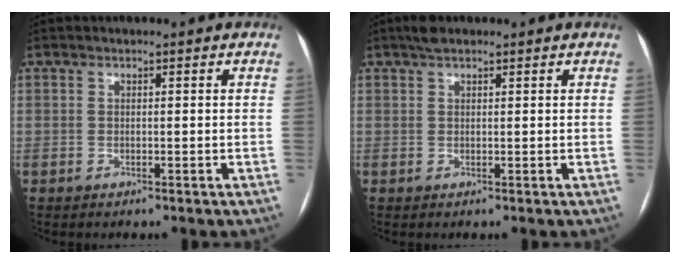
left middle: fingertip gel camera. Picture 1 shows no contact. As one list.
[{"total": 2.1, "force": [1.6, 0.7, 1.2], "torque": [-0.023, 0.015, 0.028]}]